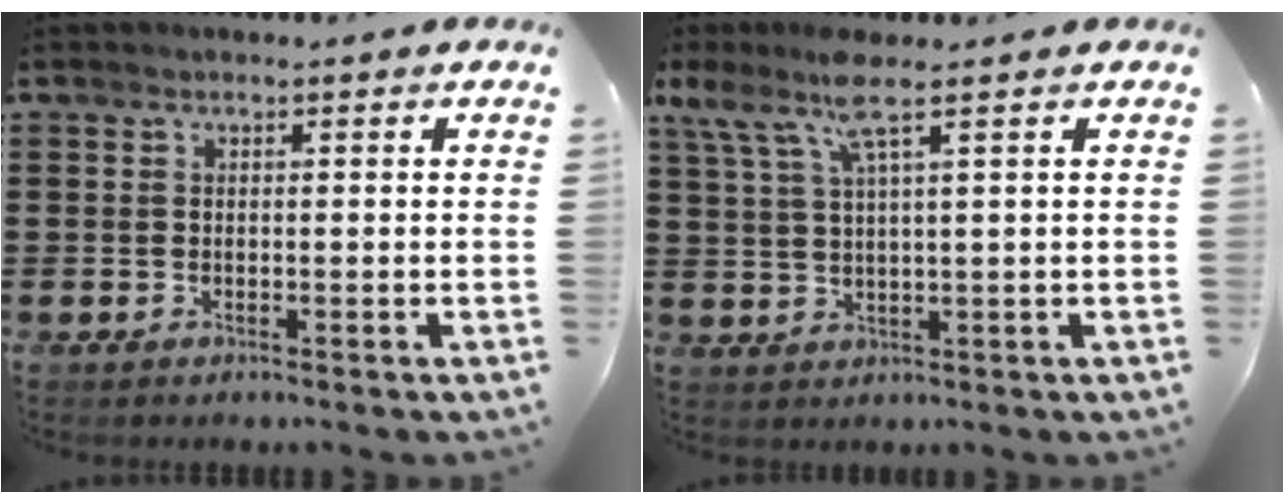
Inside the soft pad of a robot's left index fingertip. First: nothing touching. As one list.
[{"total": 7.3, "force": [3.9, 0.9, 6.1], "torque": [-0.139, 0.002, 0.065]}]